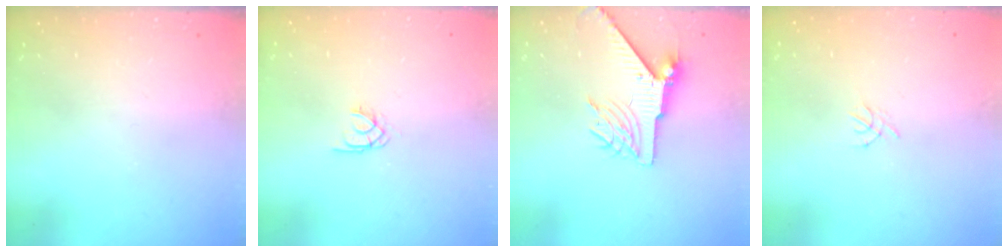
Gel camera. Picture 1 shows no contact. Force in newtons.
{"total": 1.8, "press": 1.8, "slide": 0.3}
{"total": 7.2, "press": 7.2, "slide": 1.0}
{"total": 1.3, "press": 1.2, "slide": 0.4}